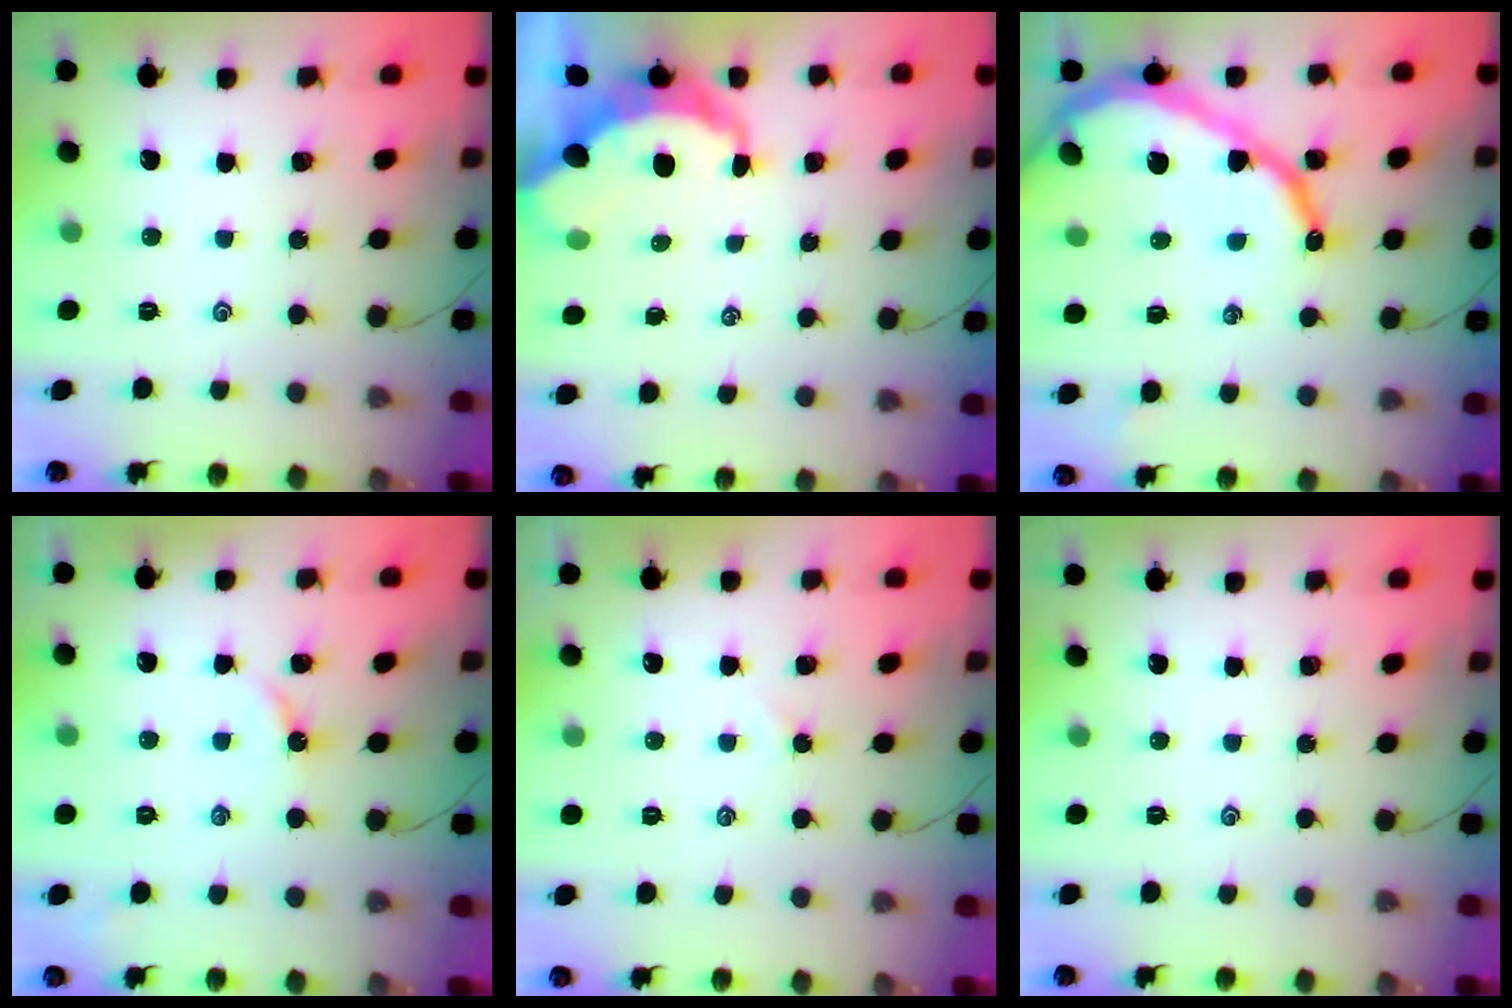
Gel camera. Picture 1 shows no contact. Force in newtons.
{"total": 6.0, "press": 6.0, "slide": 0.8}
{"total": 17.2, "press": 17.1, "slide": 1.5}
{"total": 2.6, "press": 2.6, "slide": 0.4}
{"total": 1.3, "press": 1.3, "slide": 0.3}
{"total": 0.0}